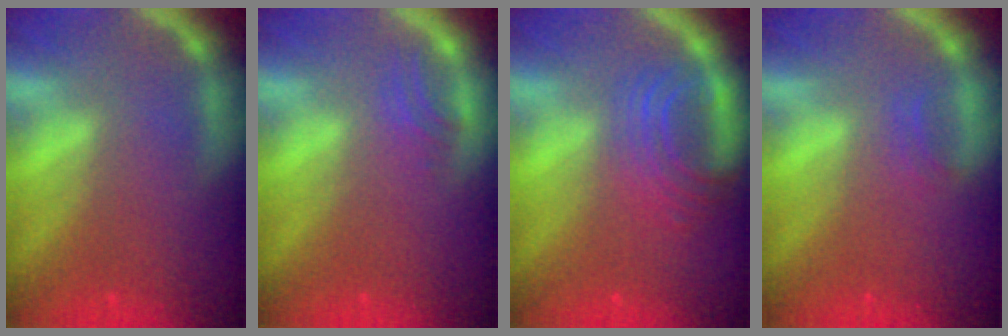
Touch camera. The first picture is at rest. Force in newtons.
{"total": 1.5}
{"total": 5.5}
{"total": 0.9}